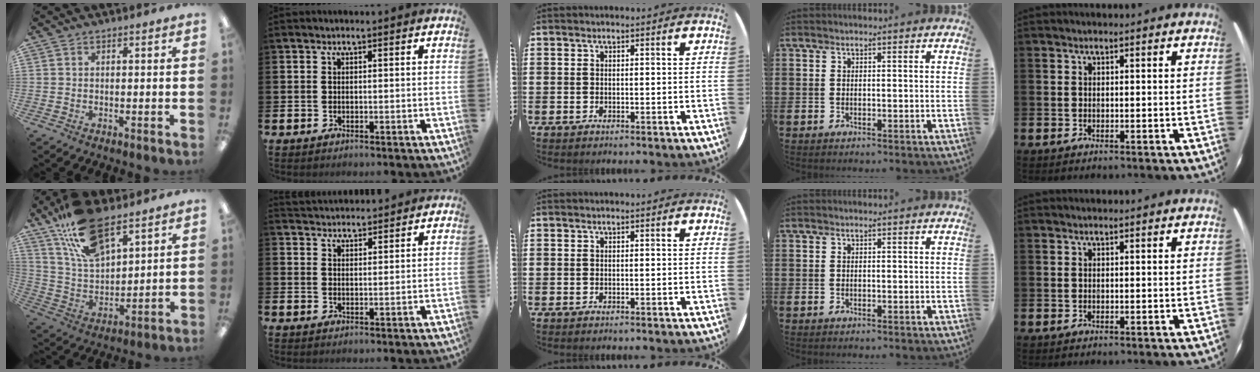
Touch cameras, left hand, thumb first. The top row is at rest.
{"thumb": {"total": 17.8, "force": [11.8, 8.0, 10.7], "torque": [-0.210, -0.040, 0.214]}, "index": {"total": 3.1, "force": [3.1, 0.5, -0.2], "torque": [-0.001, -0.016, 0.057]}}